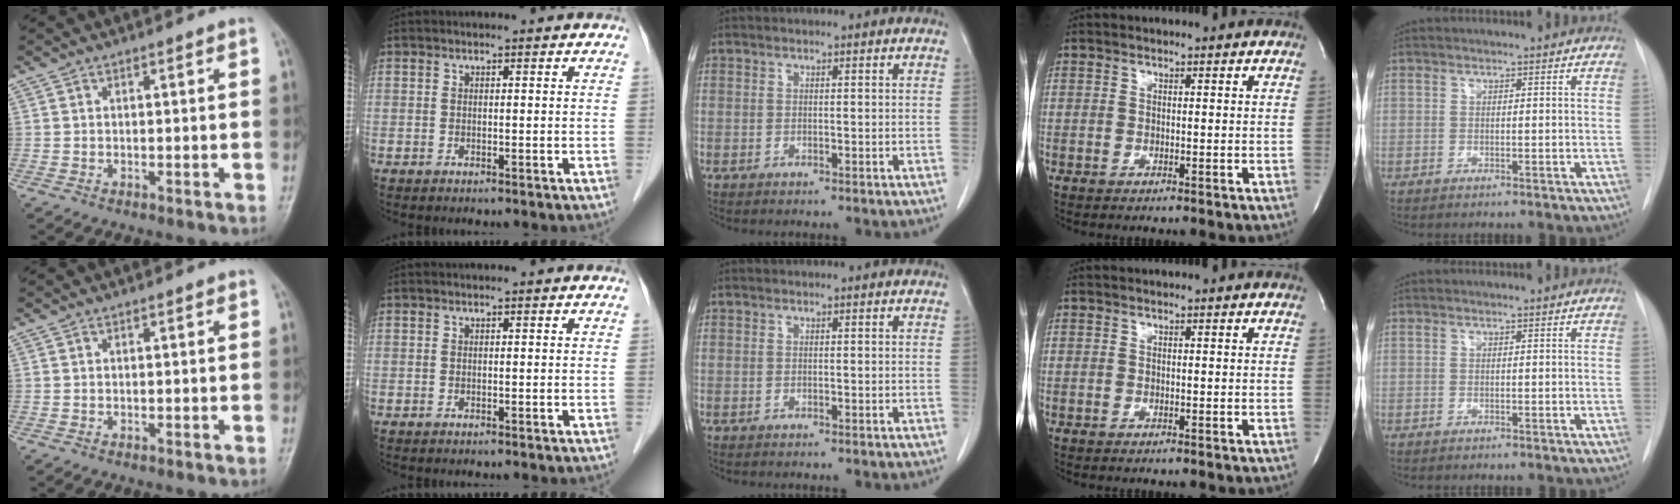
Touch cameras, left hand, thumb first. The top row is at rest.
{}